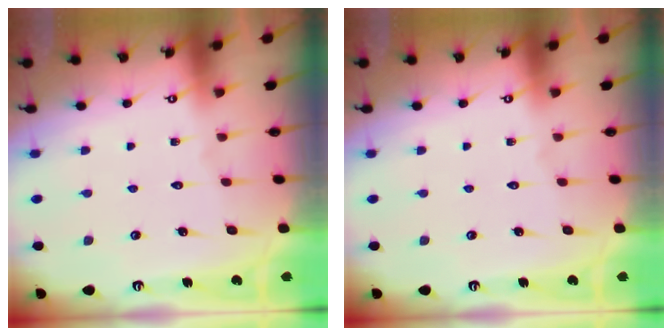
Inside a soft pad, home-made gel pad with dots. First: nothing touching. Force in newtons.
{"total": 0.0}